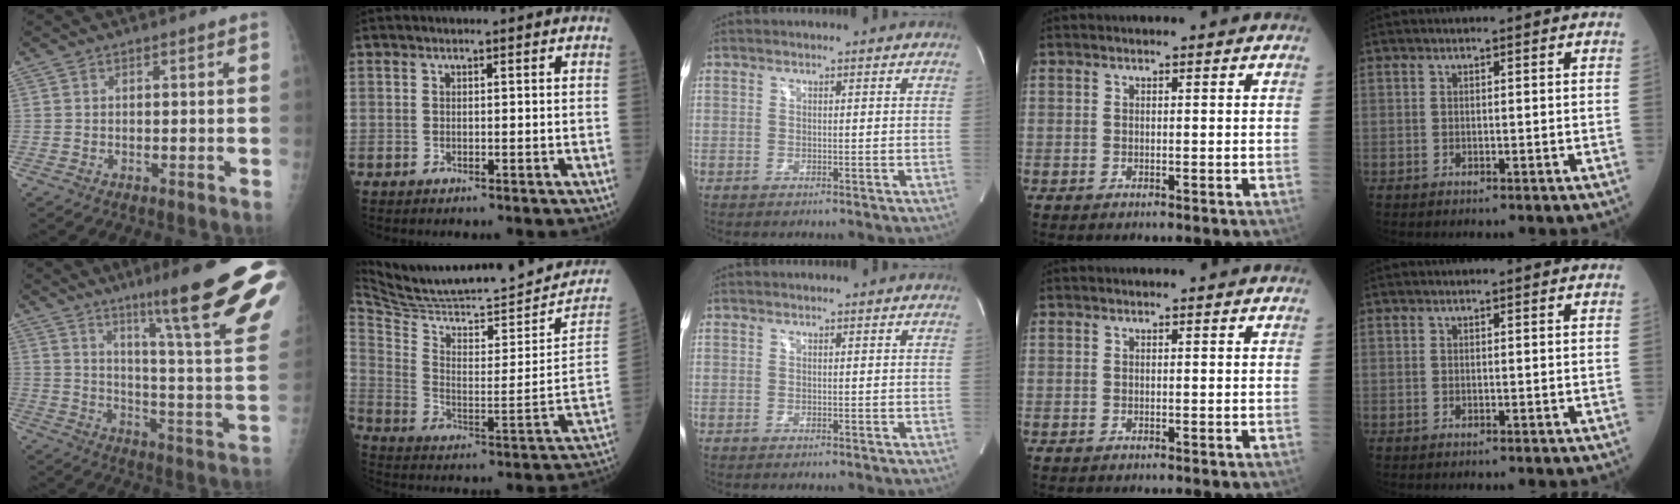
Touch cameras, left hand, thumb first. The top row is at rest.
{"thumb": {"total": 24.8, "force": [16.1, 1.2, 18.8], "torque": [-0.237, -0.088, 0.229]}, "index": {"total": 24.2, "force": [23.1, 2.0, 7.0], "torque": [-0.127, -0.066, 0.342]}}